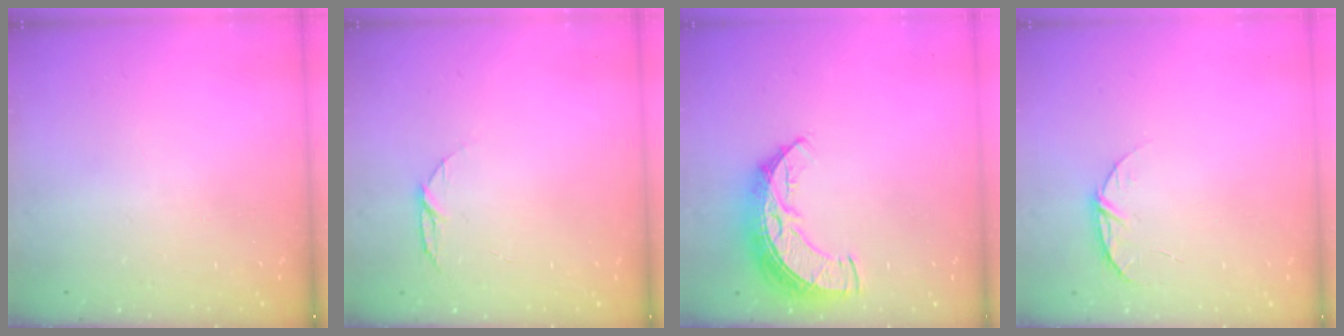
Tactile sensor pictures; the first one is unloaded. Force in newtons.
{"total": 4.8, "press": 4.8, "slide": 0.6}
{"total": 9.6, "press": 9.6, "slide": 0.6}
{"total": 6.1, "press": 6.1, "slide": 0.7}